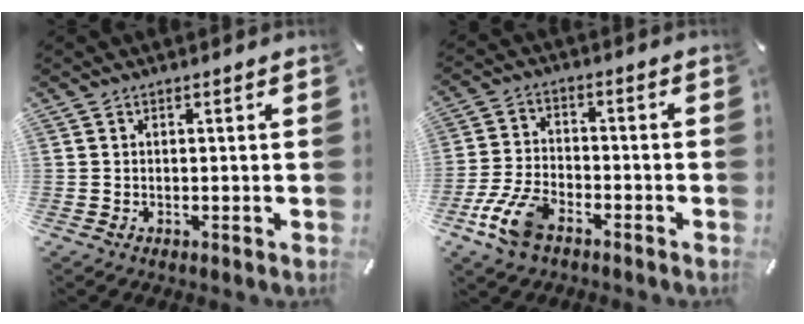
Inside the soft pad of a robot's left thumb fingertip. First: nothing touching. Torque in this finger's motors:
{"motor_torque": [0.82, 1.16, 0.29, 0.01, 0.29]}